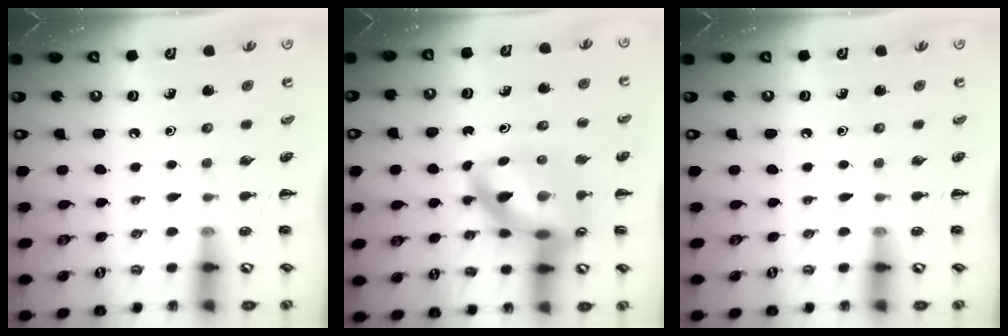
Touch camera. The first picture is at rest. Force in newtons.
{"total": 16.0, "press": 15.5, "slide": 4.2}
{"total": 0.0}